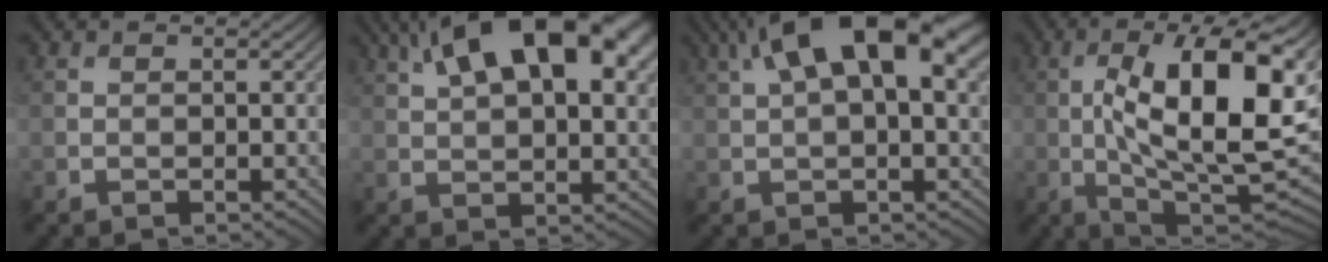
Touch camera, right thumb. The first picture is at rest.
{"total": 17.9, "force": [8.6, 7.7, 13.7], "torque": [-0.243, 0.035, 0.129]}
{"total": 15.7, "force": [6.3, 6.7, 12.7], "torque": [-0.218, 0.031, 0.098]}
{"total": 17.5, "force": [2.3, 6.6, 16.1], "torque": [-0.261, 0.010, 0.044]}